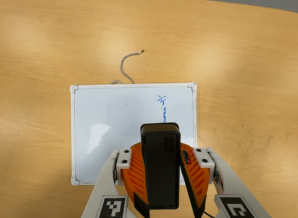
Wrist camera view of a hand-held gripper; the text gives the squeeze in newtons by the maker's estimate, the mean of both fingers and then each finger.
{"total": 10.9, "left": 10.5, "right": 11.4}